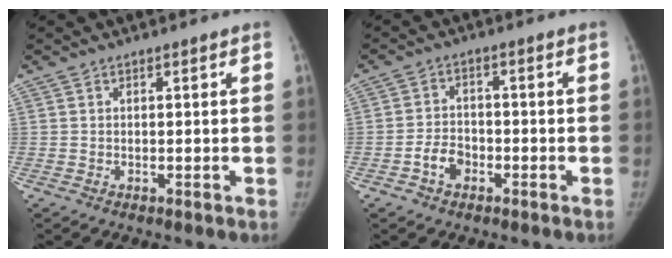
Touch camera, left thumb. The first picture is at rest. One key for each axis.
{"total": 4.4, "fx": -2.1, "fy": 3.1, "fz": 2.3, "tx": -0.031, "ty": 0.021, "tz": -0.040}